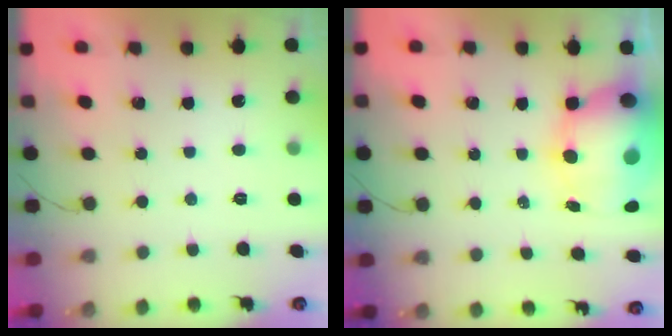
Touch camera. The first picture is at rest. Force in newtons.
{"total": 11.5, "press": 11.1, "slide": 3.0}